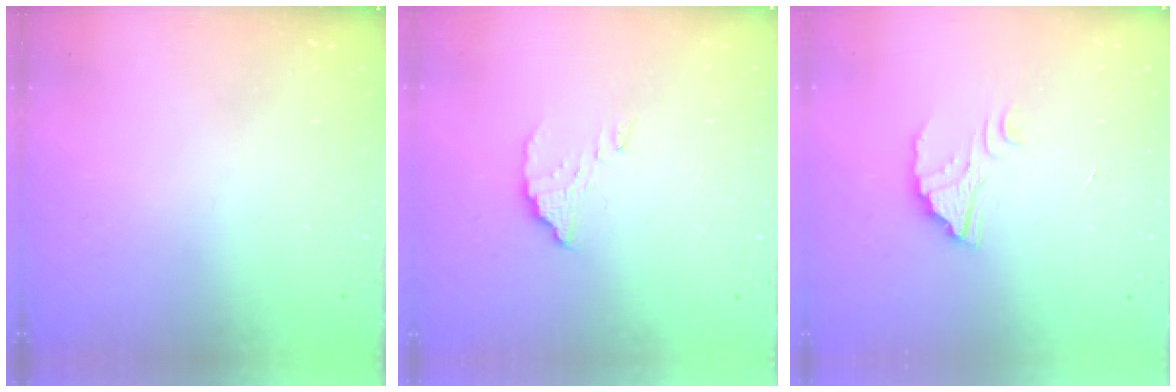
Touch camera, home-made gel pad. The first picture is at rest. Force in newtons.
{"total": 3.1, "press": 3.1, "slide": 0.1}
{"total": 2.1, "press": 2.1, "slide": 0.2}